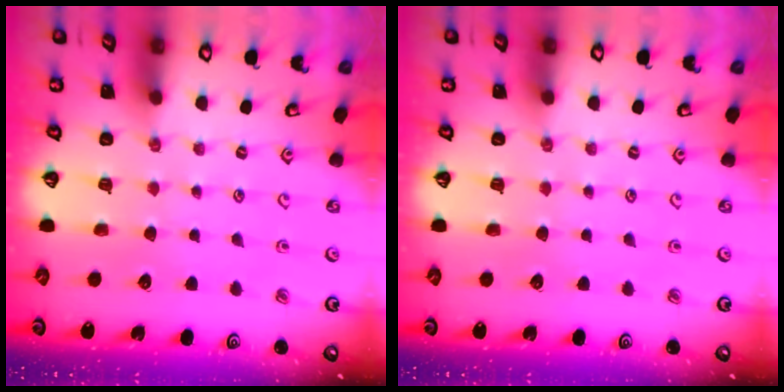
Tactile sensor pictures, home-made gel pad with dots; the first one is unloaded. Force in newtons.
{"total": 0.0}